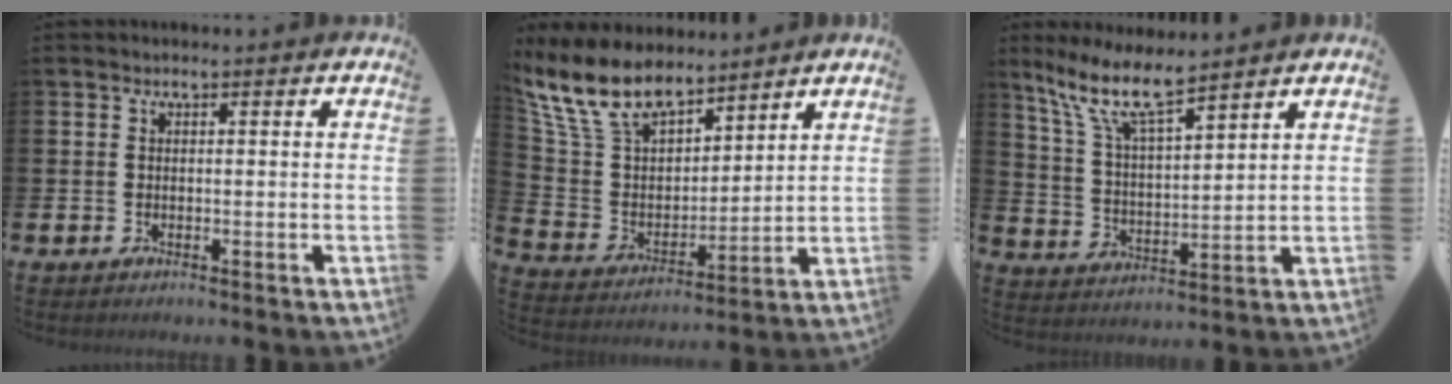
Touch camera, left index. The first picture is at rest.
{"total": 11.0, "force": [9.2, 4.8, 3.9], "torque": [-0.130, -0.042, 0.173]}
{"total": 9.5, "force": [7.7, 2.0, 5.2], "torque": [-0.131, -0.027, 0.136]}